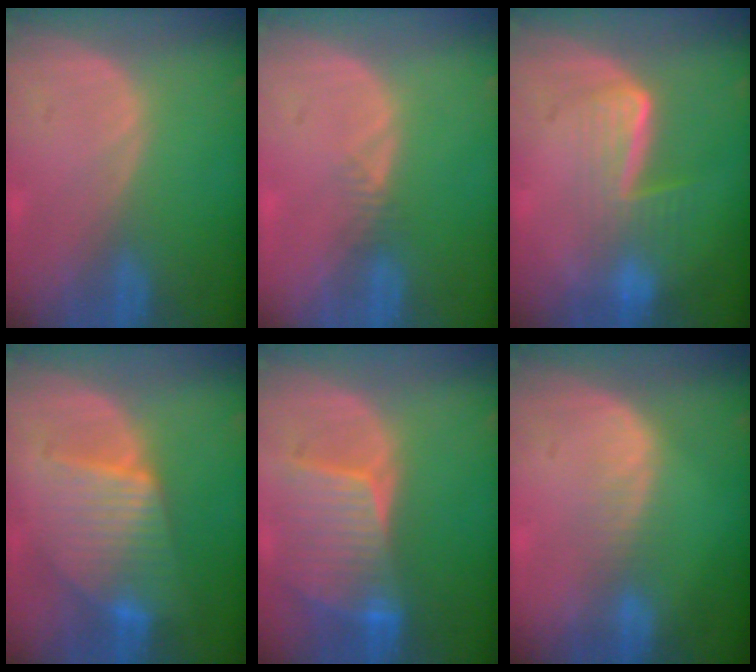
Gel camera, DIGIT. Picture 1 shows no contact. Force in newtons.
{"total": 1.2, "press": 1.0, "slide": 0.6}
{"total": 6.7, "press": 5.7, "slide": 3.6}
{"total": 7.9, "press": 7.9, "slide": 0.3}
{"total": 8.4, "press": 7.6, "slide": 3.4}
{"total": 2.4, "press": 2.4, "slide": 0.2}